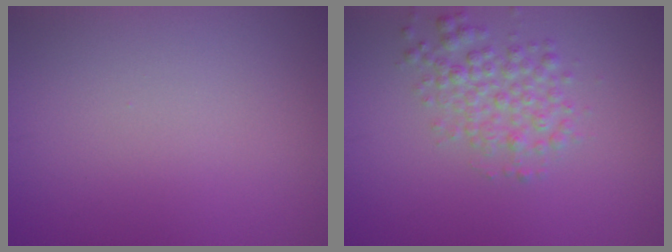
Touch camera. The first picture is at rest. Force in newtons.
{"total": 3.1, "press": 3.1, "slide": 0.1}